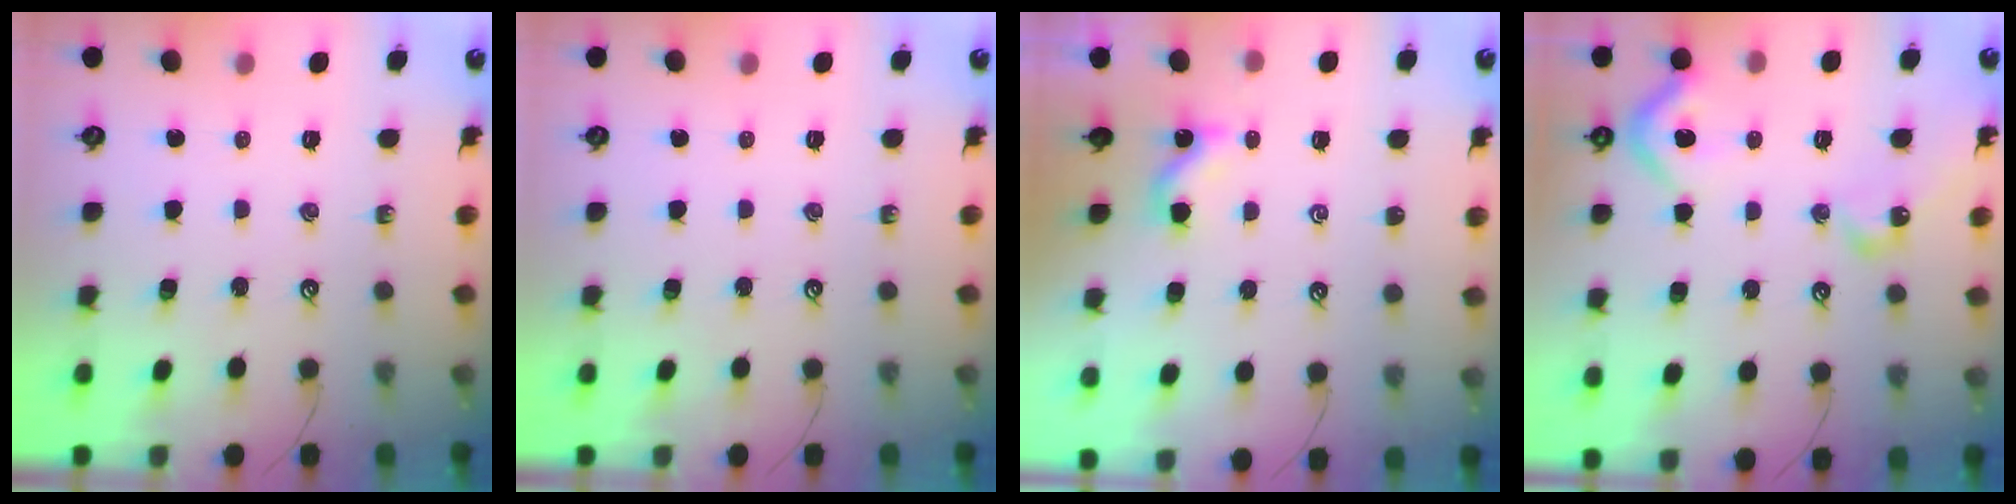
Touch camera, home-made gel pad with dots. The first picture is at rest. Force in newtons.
{"total": 0.0}
{"total": 1.2, "press": 1.2, "slide": 0.2}
{"total": 11.8, "press": 11.7, "slide": 1.2}